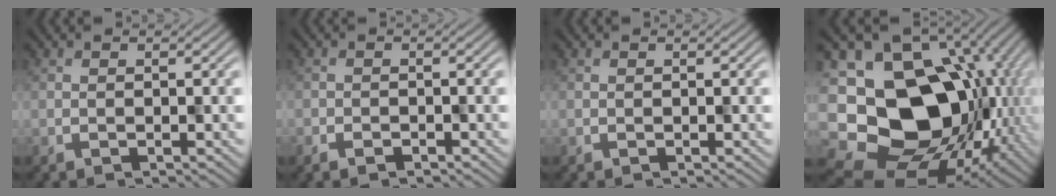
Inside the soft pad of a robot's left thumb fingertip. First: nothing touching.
{"total": 1.5, "force": [-1.1, 0.7, 0.6], "torque": [-0.009, -0.001, -0.017]}
{"total": 0.0}
{"total": 19.1, "force": [-2.5, 15.4, 10.9], "torque": [-0.222, -0.027, -0.029]}